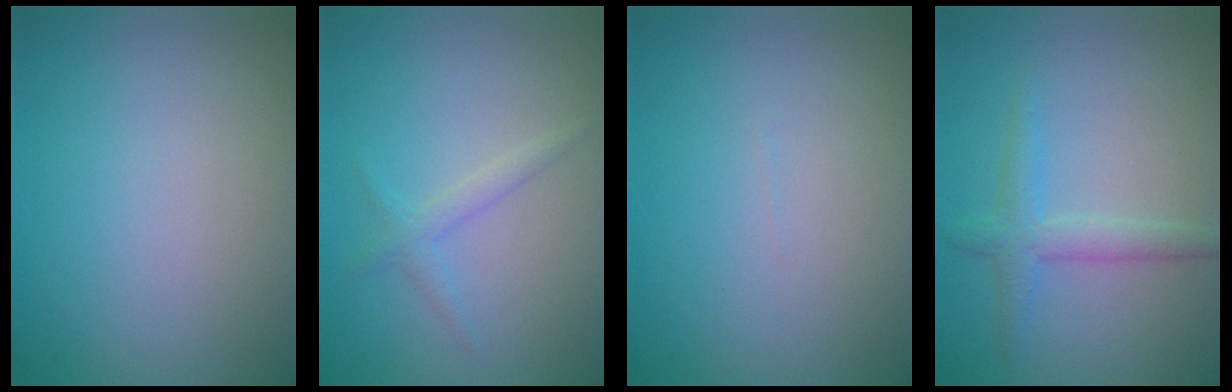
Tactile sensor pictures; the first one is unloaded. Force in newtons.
{"total": 1.4, "press": 1.4, "slide": 0.1}
{"total": 0.0}
{"total": 2.4, "press": 2.4, "slide": 0.2}